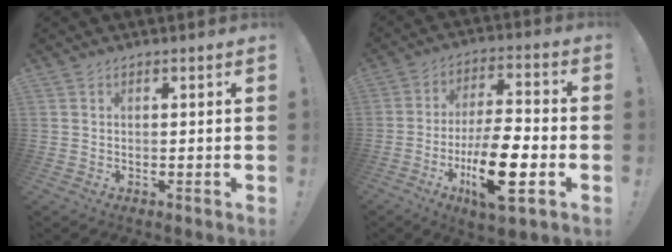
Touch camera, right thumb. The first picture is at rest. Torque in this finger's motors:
{"motor_torque": [0.75, 1.19, 1.51, -1.24, 0.49]}